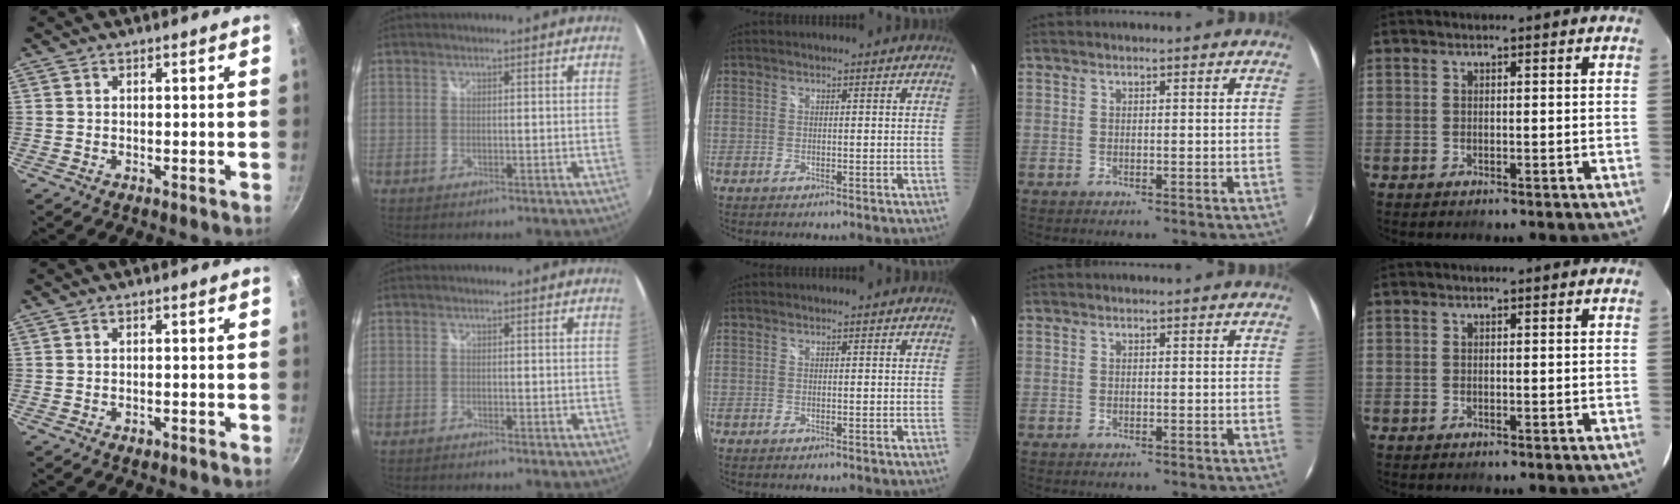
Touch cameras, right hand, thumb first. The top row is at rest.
{"thumb": {"total": 1.0, "force": [-0.7, 0.5, 0.6], "torque": [-0.013, 0.003, -0.009]}, "index": {"total": 0.8, "force": [-0.8, 0.1, 0.1], "torque": [-0.004, -0.005, -0.016]}}